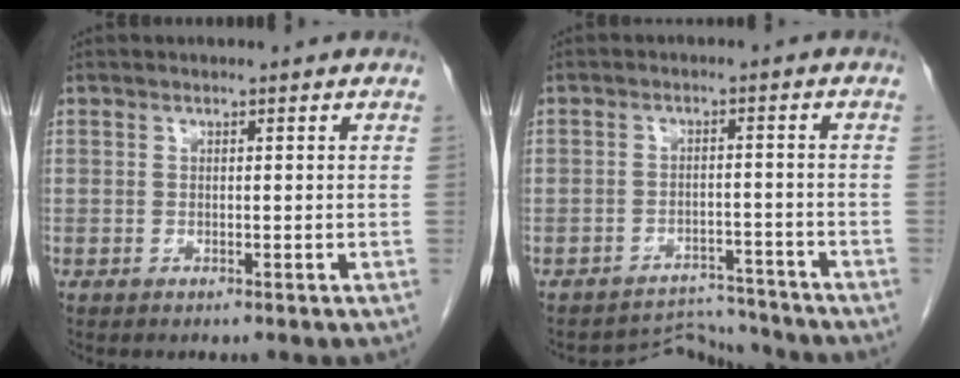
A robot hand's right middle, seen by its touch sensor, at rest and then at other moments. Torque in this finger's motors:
{"motor_torque": [-0.80, -0.10, -0.38, -0.15]}